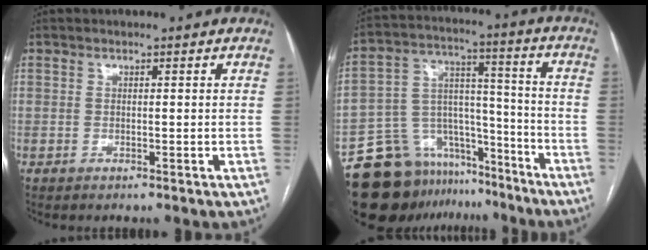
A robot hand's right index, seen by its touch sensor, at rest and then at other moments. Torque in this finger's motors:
{"motor_torque": [-0.33, -0.31, -0.65, -0.21]}